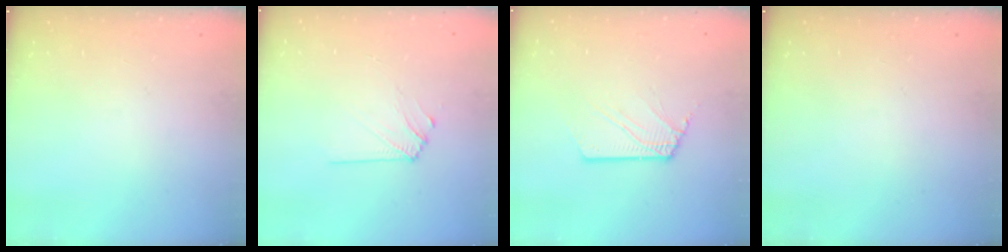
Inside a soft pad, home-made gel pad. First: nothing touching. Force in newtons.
{"total": 5.9, "press": 5.8, "slide": 0.9}
{"total": 2.5, "press": 2.5, "slide": 0.3}
{"total": 0.0}